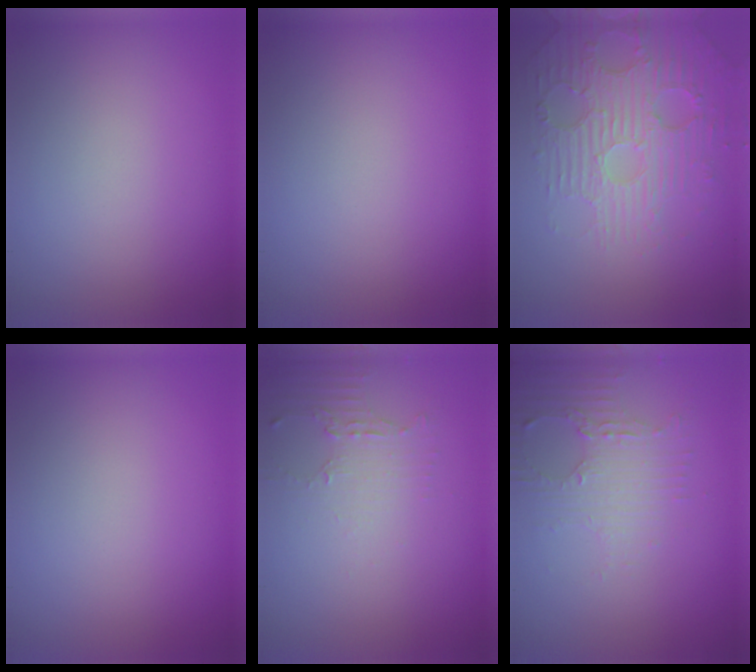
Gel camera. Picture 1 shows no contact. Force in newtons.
{"total": 0.0}
{"total": 5.5, "press": 3.8, "slide": 4.0}
{"total": 0.0}
{"total": 2.2, "press": 1.5, "slide": 1.5}
{"total": 3.5, "press": 2.6, "slide": 2.3}